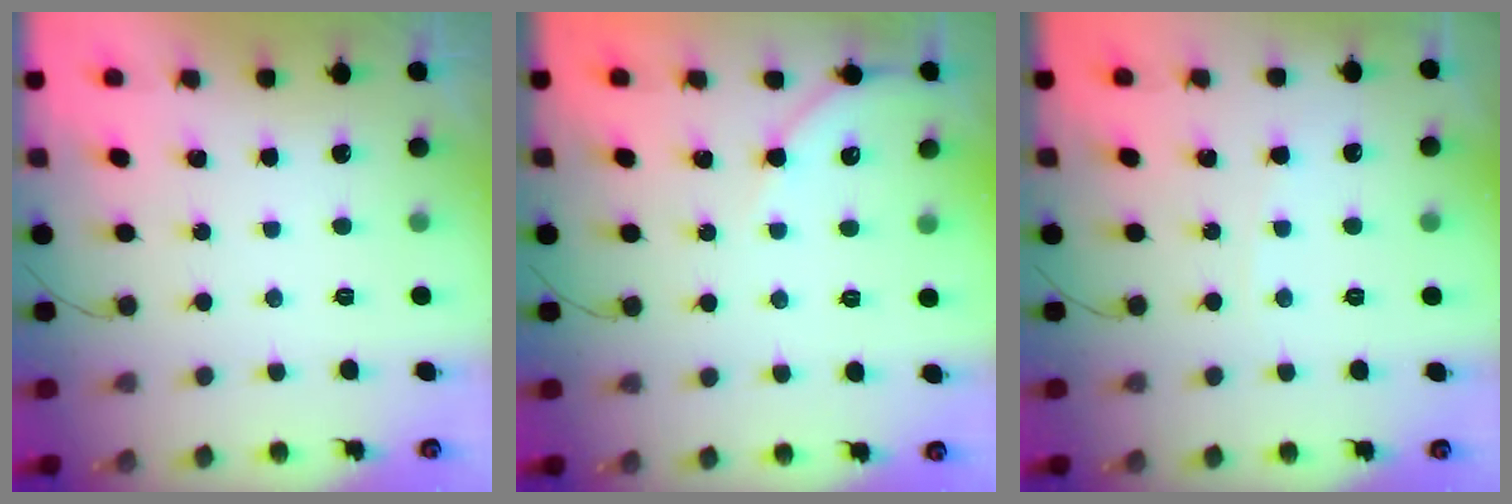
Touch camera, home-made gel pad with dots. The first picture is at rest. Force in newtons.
{"total": 5.1, "press": 5.1, "slide": 0.7}
{"total": 1.8, "press": 1.8, "slide": 0.2}